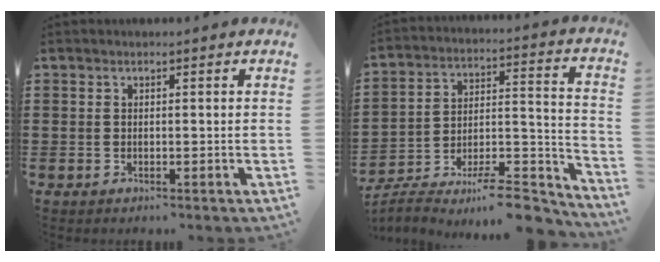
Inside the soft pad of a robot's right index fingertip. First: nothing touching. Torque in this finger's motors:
{"motor_torque": [-0.42, -0.26, -1.05, -0.21]}